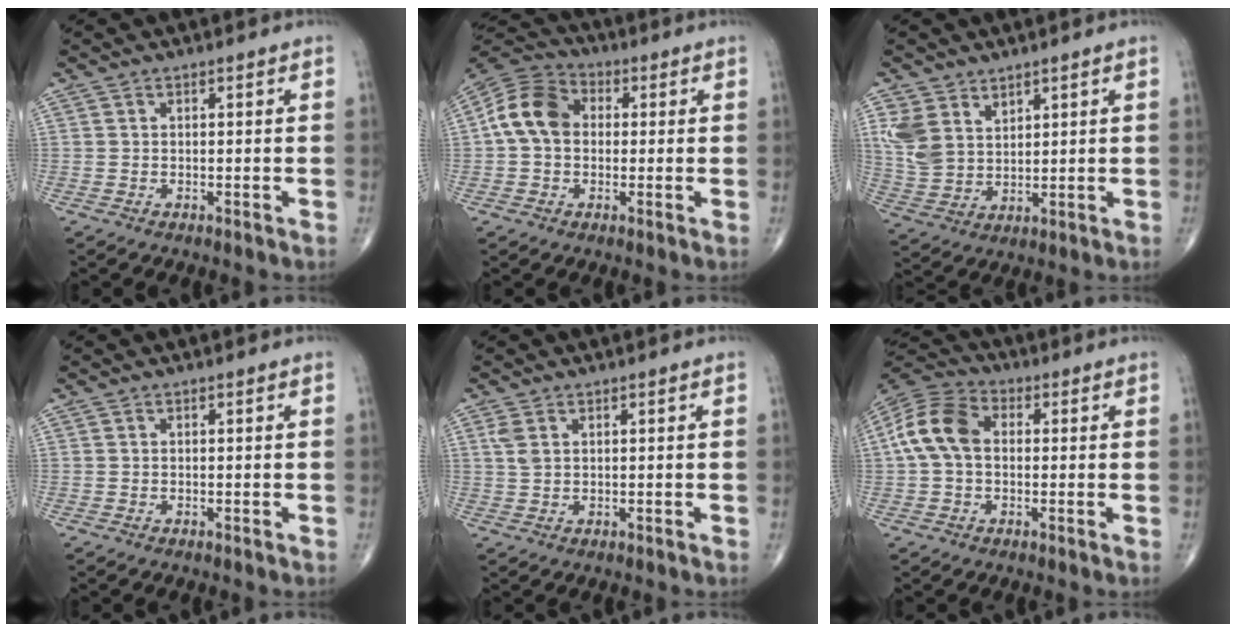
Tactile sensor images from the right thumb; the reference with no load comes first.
{"total": 10.6, "force": [0.6, 8.0, 6.9], "torque": [-0.122, 0.030, -0.003]}
{"total": 8.2, "force": [4.1, 5.7, 4.2], "torque": [-0.075, -0.017, 0.099]}
{"total": 0.0}
{"total": 2.4, "force": [1.0, 1.3, 1.7], "torque": [-0.041, 0.007, 0.028]}
{"total": 10.8, "force": [0.7, 7.5, 7.8], "torque": [-0.156, 0.032, 0.001]}